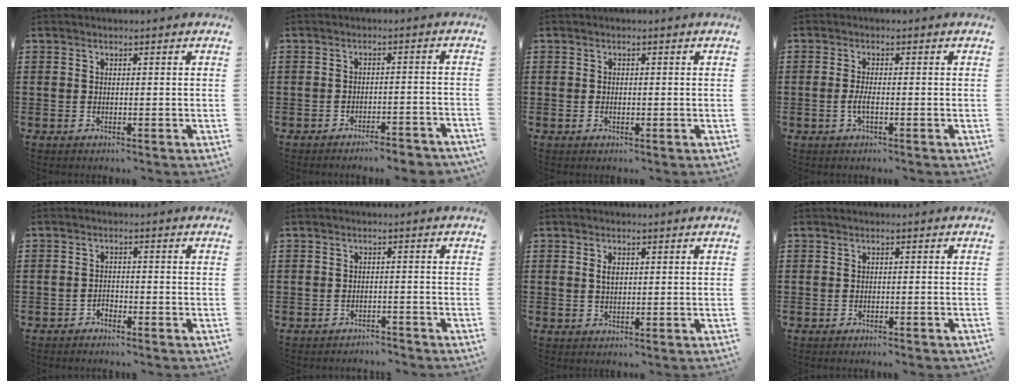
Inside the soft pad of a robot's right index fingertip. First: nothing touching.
{"total": 3.1, "force": [-2.9, -0.1, 1.1], "torque": [-0.020, -0.002, -0.059]}
{"total": 0.6, "force": [-0.2, 0.3, 0.5], "torque": [-0.011, -0.002, -0.003]}
{"total": 2.5, "force": [-0.8, 0.4, 2.3], "torque": [-0.048, -0.003, -0.017]}
{"total": 1.4, "force": [-1.3, 0.5, 0.1], "torque": [-0.007, 0.003, -0.029]}
{"total": 1.9, "force": [-1.9, 0.1, -0.2], "torque": [-0.005, -0.001, -0.043]}
{"total": 1.8, "force": [0.4, 0.9, 1.5], "torque": [-0.032, 0.006, 0.006]}
{"total": 0.7, "force": [-0.6, -0.1, 0.2], "torque": [-0.007, -0.005, -0.011]}